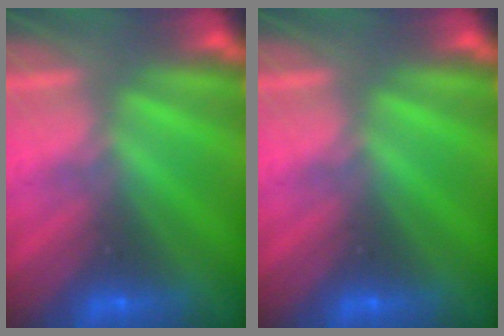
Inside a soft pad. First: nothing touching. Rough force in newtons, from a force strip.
{"total": 0.0}